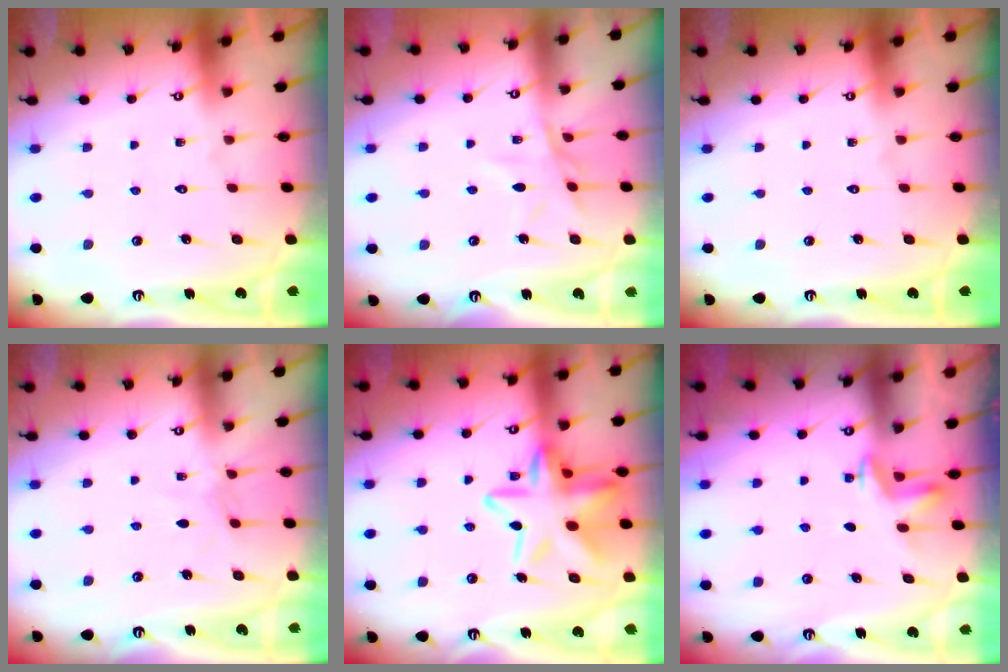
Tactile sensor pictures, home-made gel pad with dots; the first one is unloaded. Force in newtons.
{"total": 8.7, "press": 8.7, "slide": 0.7}
{"total": 0.0}
{"total": 3.2, "press": 3.1, "slide": 0.4}
{"total": 18.5, "press": 18.4, "slide": 1.9}
{"total": 3.2, "press": 3.1, "slide": 0.4}